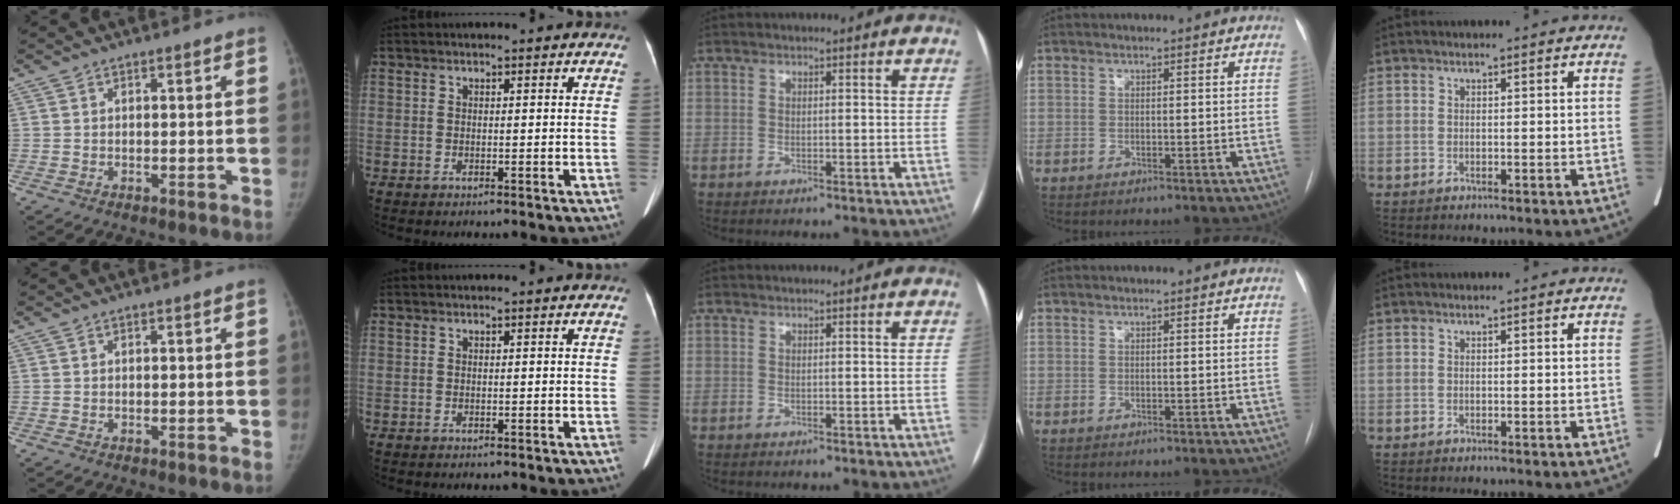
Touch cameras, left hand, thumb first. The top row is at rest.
{}